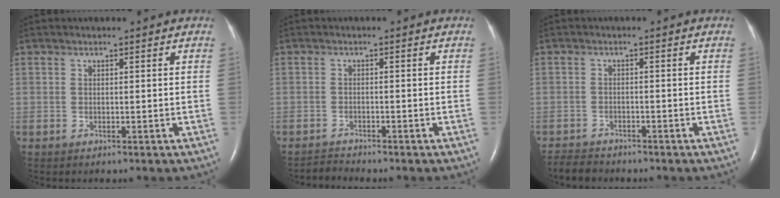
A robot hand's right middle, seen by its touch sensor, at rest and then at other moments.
{"total": 1.7, "force": [-1.5, -0.3, -0.6], "torque": [0.011, -0.013, -0.028]}
{"total": 3.6, "force": [-3.5, 0.9, 0.3], "torque": [-0.010, -0.011, -0.058]}